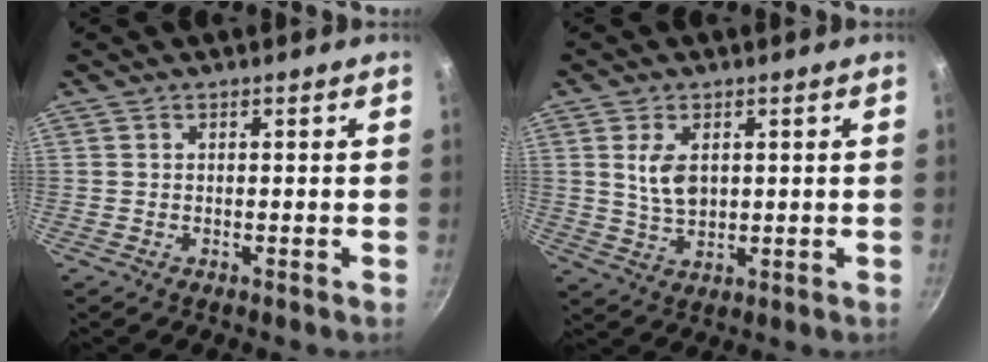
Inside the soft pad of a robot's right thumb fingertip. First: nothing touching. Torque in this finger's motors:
{"motor_torque": [-0.29, 0.42, 0.07, 0.20, 0.03]}